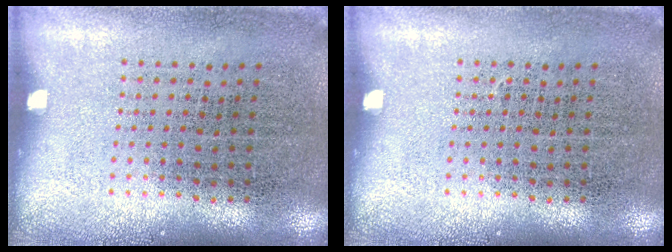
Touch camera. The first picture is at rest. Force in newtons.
{"total": 0.0}